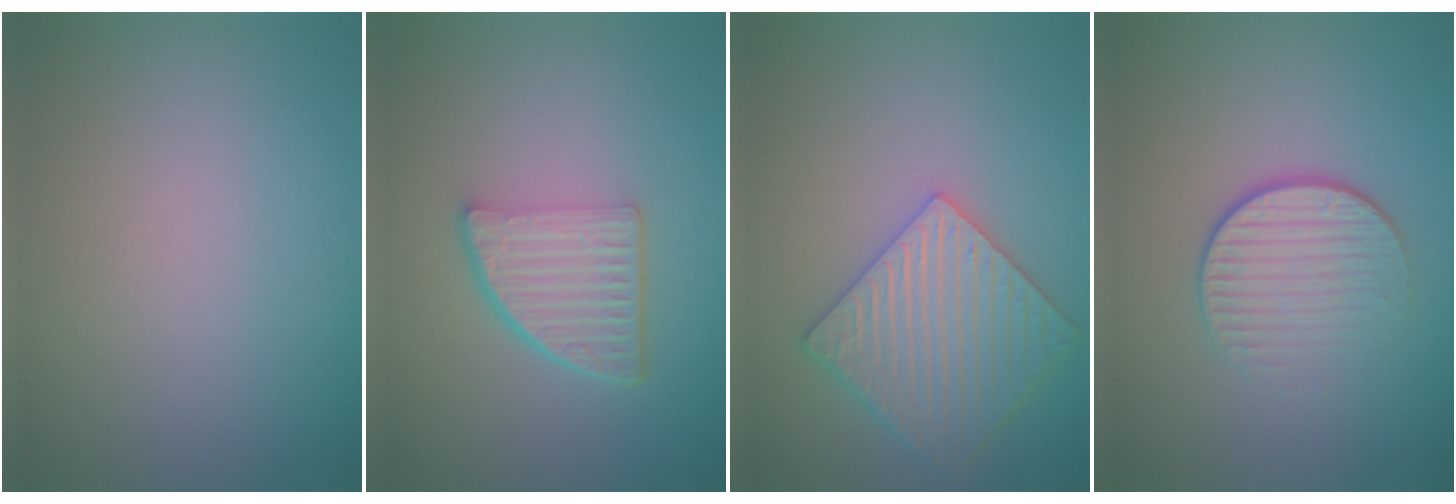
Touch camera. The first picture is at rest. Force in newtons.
{"total": 5.2, "press": 3.6, "slide": 3.7}
{"total": 5.4, "press": 4.9, "slide": 2.4}
{"total": 3.9, "press": 2.7, "slide": 2.8}